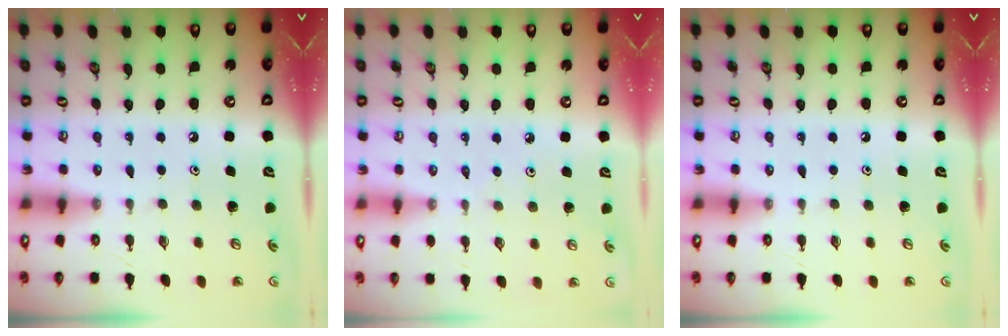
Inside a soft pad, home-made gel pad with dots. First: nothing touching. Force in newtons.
{"total": 1.7, "press": 1.6, "slide": 0.4}
{"total": 0.0}